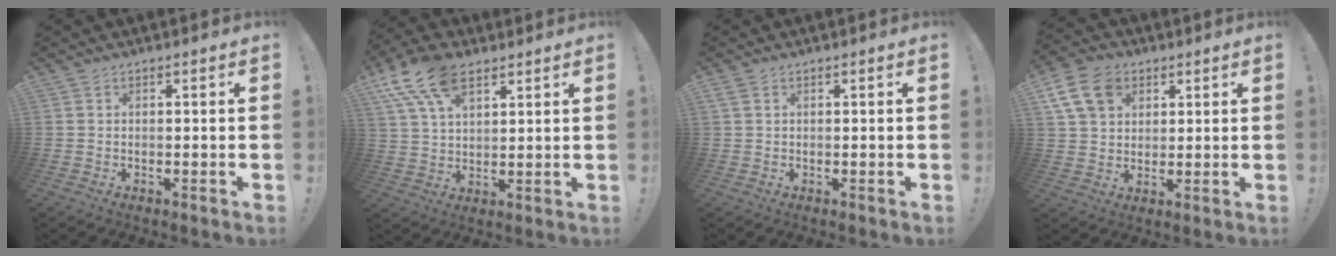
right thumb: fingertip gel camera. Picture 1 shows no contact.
{"total": 13.9, "force": [7.9, 7.5, 8.7], "torque": [-0.165, -0.022, 0.147]}
{"total": 1.5, "force": [0.8, 1.0, 0.9], "torque": [-0.019, 0.003, 0.015]}
{"total": 12.9, "force": [5.6, 9.7, 6.3], "torque": [-0.106, -0.020, 0.112]}